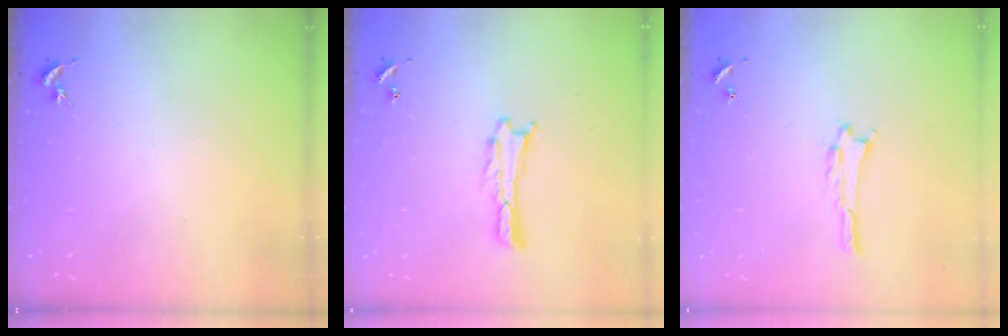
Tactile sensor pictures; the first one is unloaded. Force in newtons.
{"total": 0.0}
{"total": 0.6, "press": 0.6, "slide": 0.1}